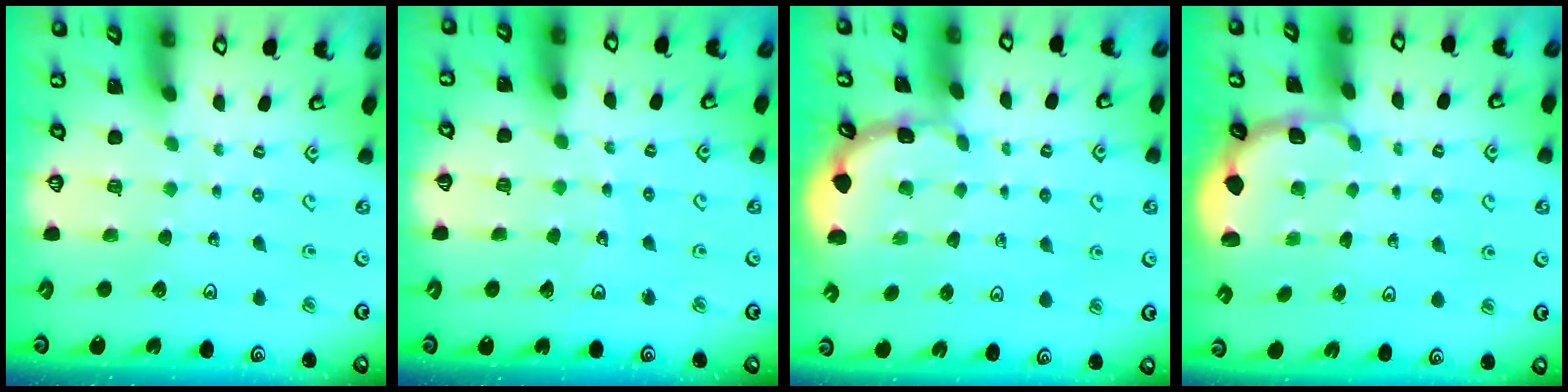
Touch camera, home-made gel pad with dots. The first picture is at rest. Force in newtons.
{"total": 4.9, "press": 4.9, "slide": 0.6}
{"total": 1.7, "press": 1.7, "slide": 0.1}
{"total": 1.8, "press": 1.6, "slide": 0.7}